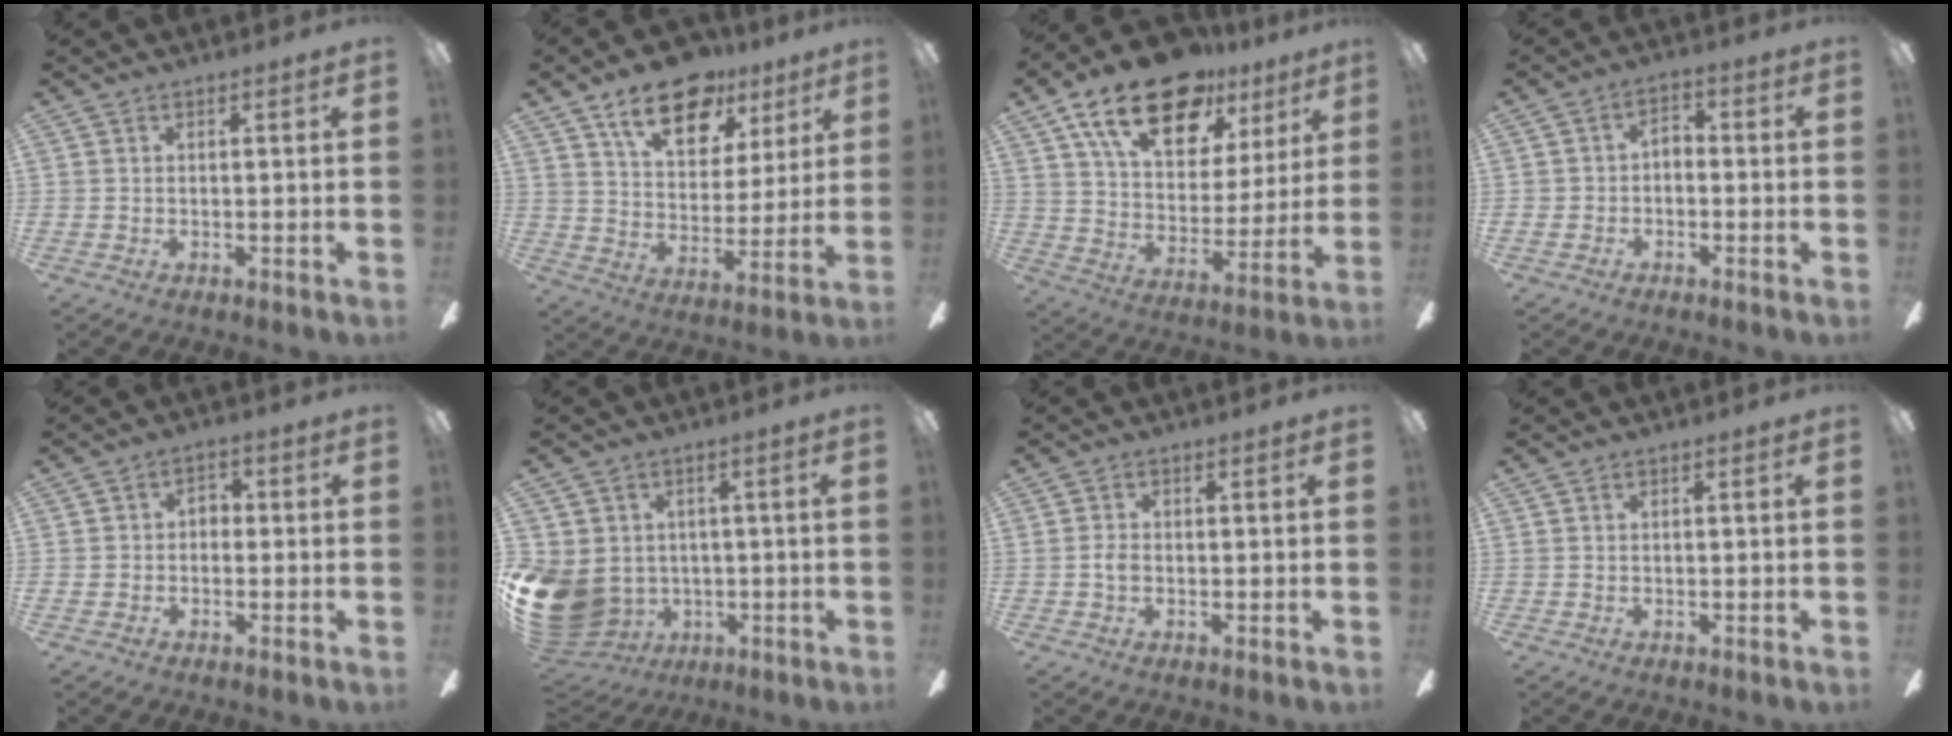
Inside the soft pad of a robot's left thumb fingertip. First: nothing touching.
{"total": 17.2, "force": [11.2, 9.1, 9.4], "torque": [-0.145, -0.050, 0.196]}
{"total": 21.5, "force": [13.7, 10.9, 12.6], "torque": [-0.209, -0.070, 0.240]}
{"total": 3.6, "force": [-1.7, 2.7, 1.7], "torque": [-0.031, 0.014, -0.034]}
{"total": 3.2, "force": [-1.0, 2.6, 1.6], "torque": [-0.032, 0.013, -0.022]}
{"total": 11.8, "force": [-2.1, 10.2, 5.6], "torque": [-0.145, 0.006, -0.033]}
{"total": 1.7, "force": [-0.5, 1.0, 1.3], "torque": [-0.025, 0.005, -0.010]}
{"total": 0.0}